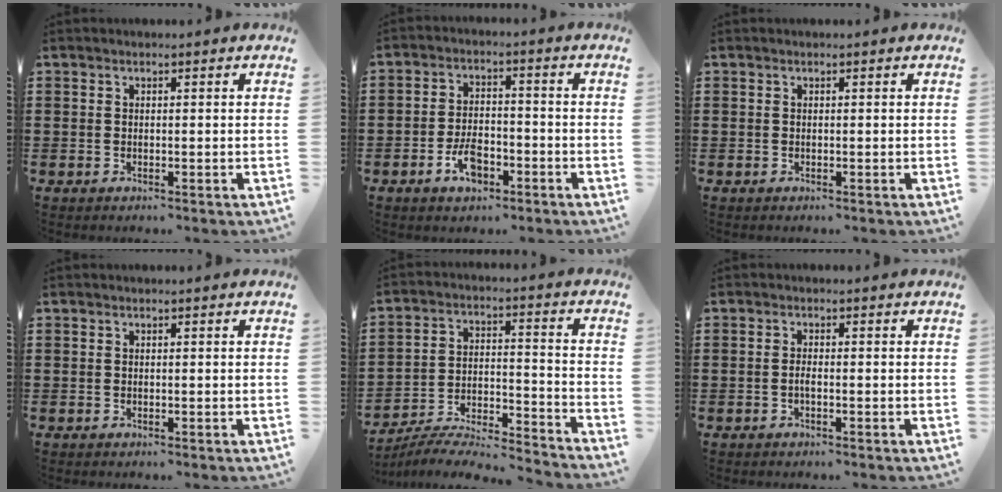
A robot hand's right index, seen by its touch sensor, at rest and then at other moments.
{"total": 5.4, "force": [-2.8, 2.7, 3.8], "torque": [-0.083, 0.002, -0.055]}
{"total": 0.0}
{"total": 0.0}
{"total": 6.3, "force": [-6.1, 0.5, 1.8], "torque": [-0.038, -0.005, -0.121]}
{"total": 1.1, "force": [-0.5, 0.2, 1.0], "torque": [-0.028, -0.005, -0.011]}